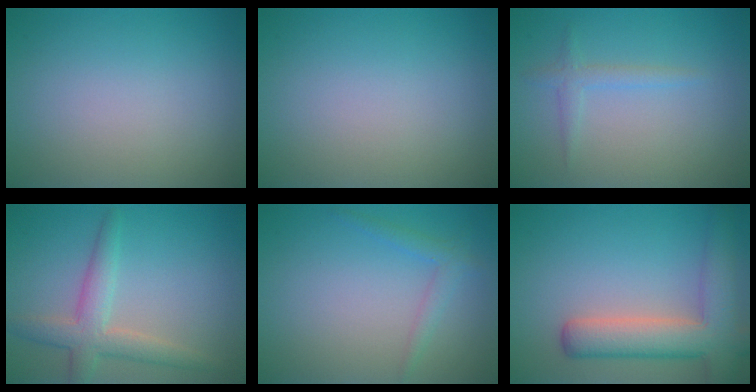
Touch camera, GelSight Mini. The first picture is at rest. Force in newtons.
{"total": 0.0}
{"total": 1.4, "press": 1.4, "slide": 0.1}
{"total": 3.8, "press": 3.8, "slide": 0.2}
{"total": 1.6, "press": 1.6, "slide": 0.1}
{"total": 6.8, "press": 6.7, "slide": 0.6}